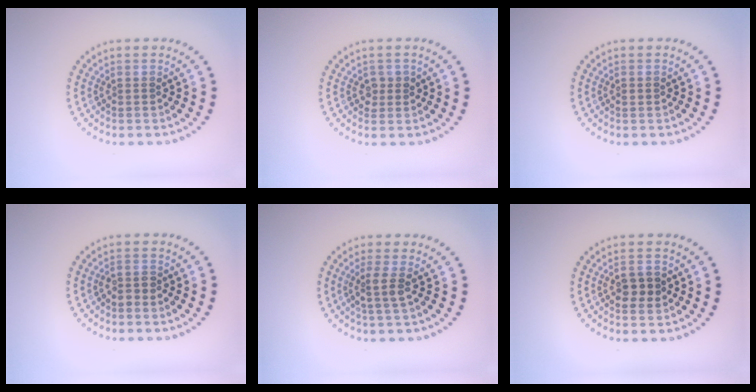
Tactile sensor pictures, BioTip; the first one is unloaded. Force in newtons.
{"total": 1.3, "press": 1.2, "slide": 0.4}
{"total": 0.8, "press": 0.7, "slide": 0.2}
{"total": 1.3, "press": 1.2, "slide": 0.6}
{"total": 1.9, "press": 1.5, "slide": 1.1}
{"total": 2.3, "press": 2.3, "slide": 0.2}